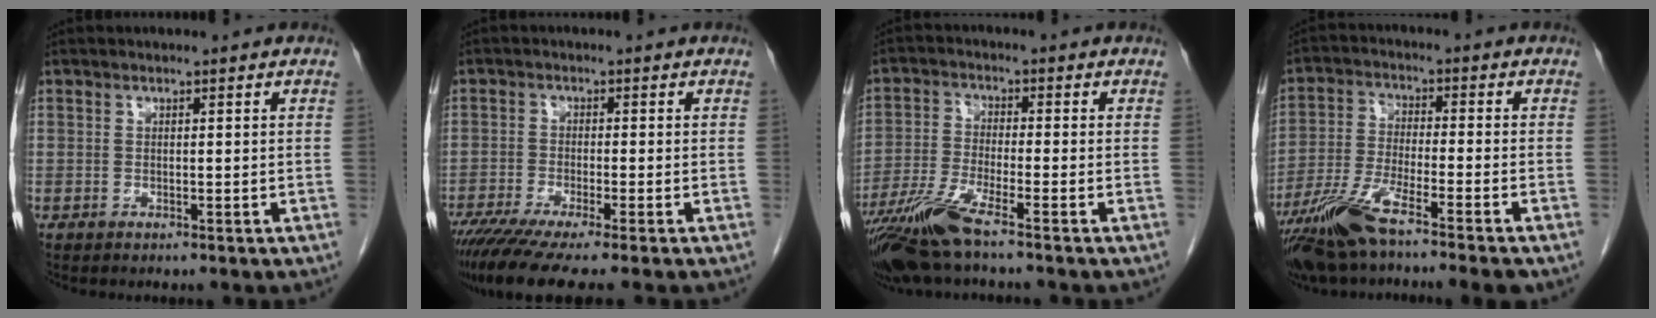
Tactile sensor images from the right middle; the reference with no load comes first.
{"total": 11.0, "force": [-8.7, -0.2, 6.8], "torque": [-0.103, -0.030, -0.141]}
{"total": 8.5, "force": [-6.0, 0.1, 6.0], "torque": [-0.128, -0.026, -0.118]}
{"total": 10.8, "force": [-7.7, -0.2, 7.5], "torque": [-0.152, -0.029, -0.142]}